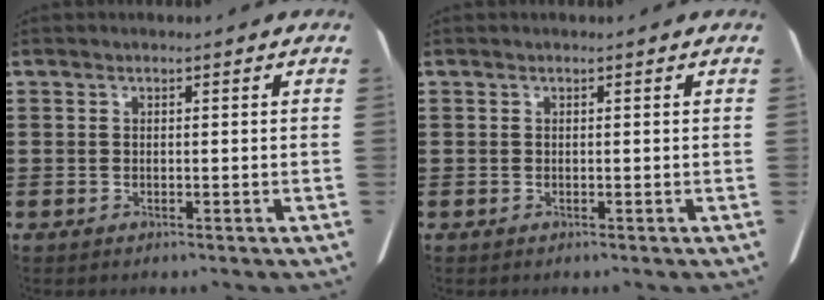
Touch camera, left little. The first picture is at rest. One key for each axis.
{"total": 0.0}